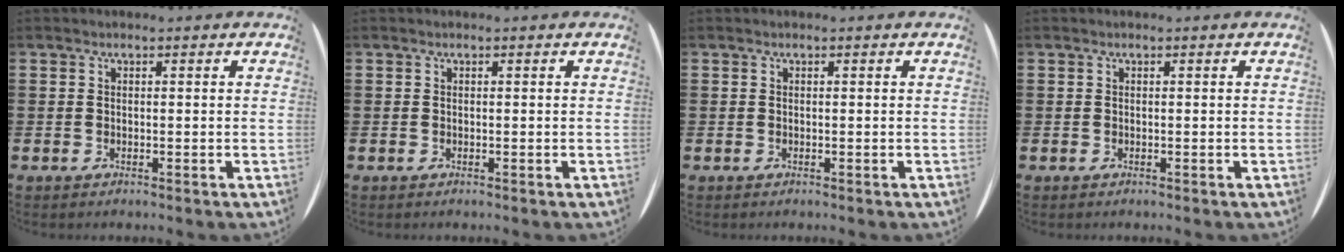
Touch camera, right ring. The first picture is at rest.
{"total": 0.0}
{"total": 0.0}
{"total": 0.0}